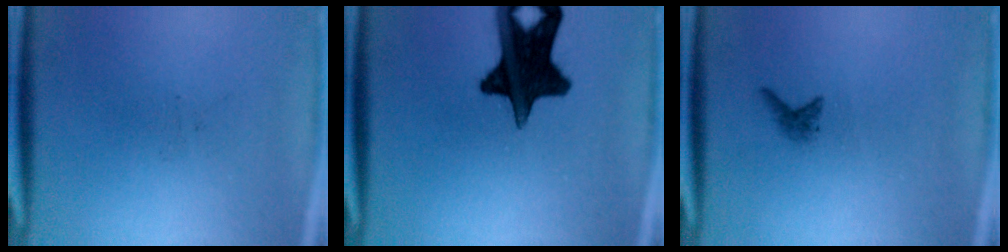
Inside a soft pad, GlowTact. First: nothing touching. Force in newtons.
{"total": 15.3}
{"total": 1.0}